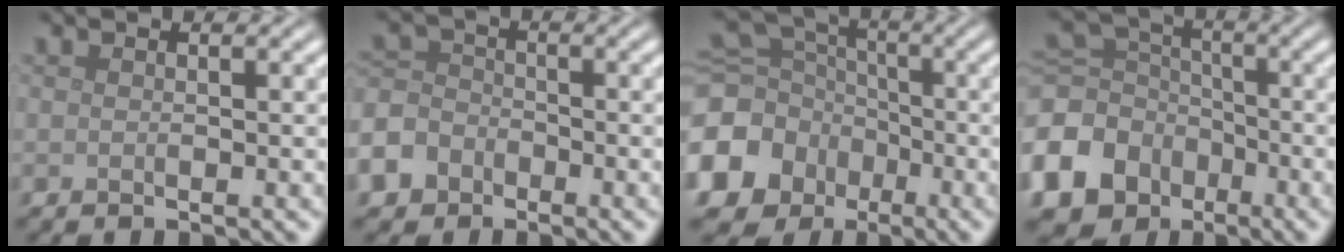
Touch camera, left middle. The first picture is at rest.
{"total": 6.3, "force": [-4.1, 4.5, 1.6], "torque": [-0.032, -0.014, -0.078]}
{"total": 11.7, "force": [-4.6, 10.1, 3.6], "torque": [-0.126, -0.042, -0.094]}
{"total": 9.9, "force": [-4.6, 8.1, 3.5], "torque": [-0.112, -0.016, -0.097]}